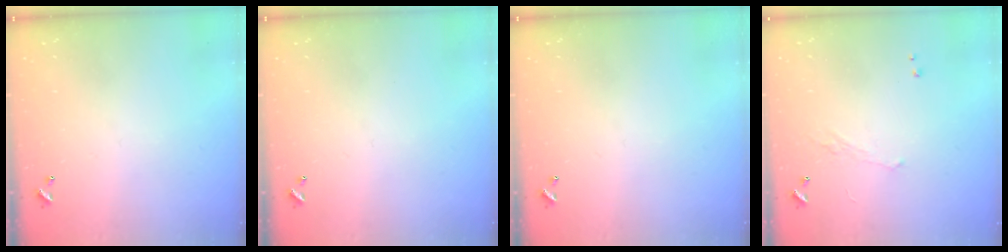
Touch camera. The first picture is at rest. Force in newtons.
{"total": 0.0}
{"total": 0.0}
{"total": 0.7, "press": 0.0, "slide": 0.7}